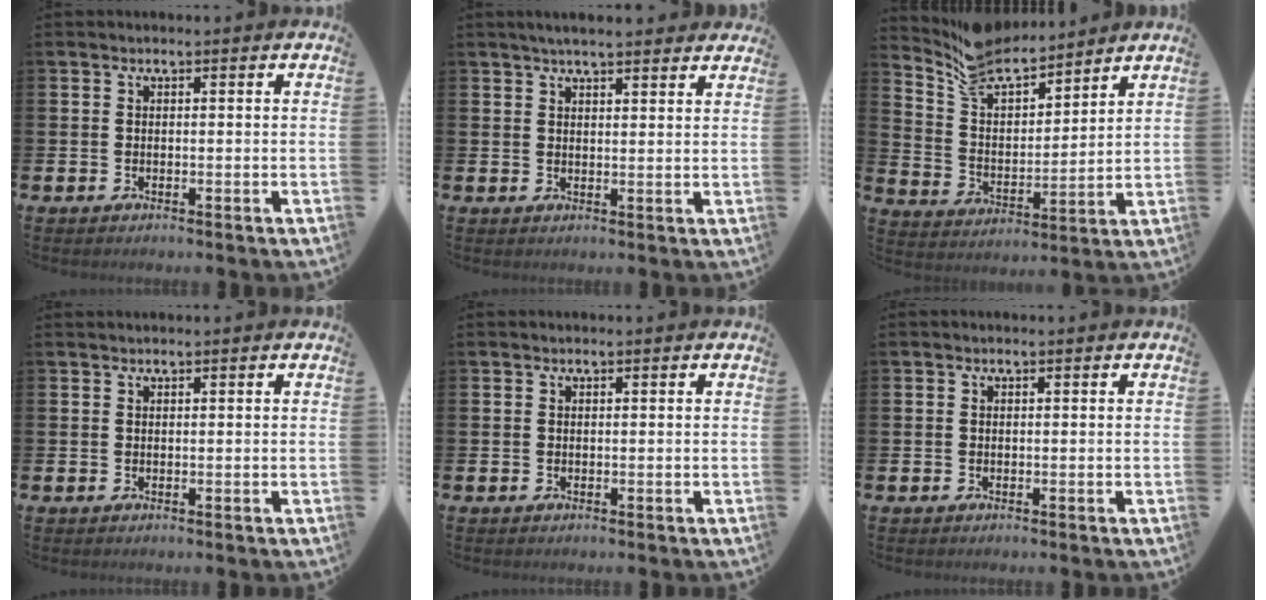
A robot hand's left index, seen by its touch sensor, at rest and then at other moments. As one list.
[{"total": 3.5, "force": [3.4, 0.3, 1.0], "torque": [-0.027, -0.008, 0.061]}, {"total": 8.7, "force": [8.0, 2.8, 1.9], "torque": [-0.084, -0.051, 0.148]}, {"total": 0.6, "force": [0.6, 0.0, -0.1], "torque": [0.006, -0.002, 0.010]}, {"total": 0.0}, {"total": 0.0}]